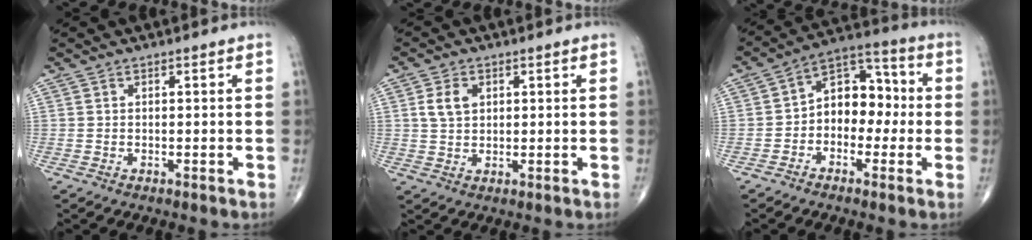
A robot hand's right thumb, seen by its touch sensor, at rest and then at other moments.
{"total": 4.5, "force": [1.2, 3.1, 2.9], "torque": [-0.049, -0.002, 0.024]}
{"total": 10.7, "force": [-1.0, 7.6, 7.4], "torque": [-0.069, 0.048, -0.033]}